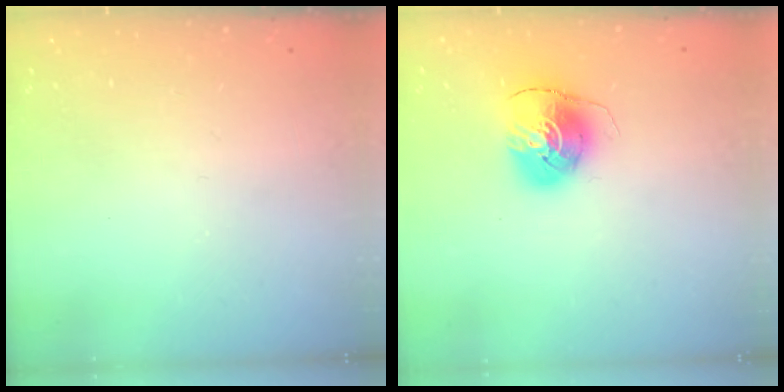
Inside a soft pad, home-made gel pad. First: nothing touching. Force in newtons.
{"total": 7.9, "press": 7.9, "slide": 0.7}